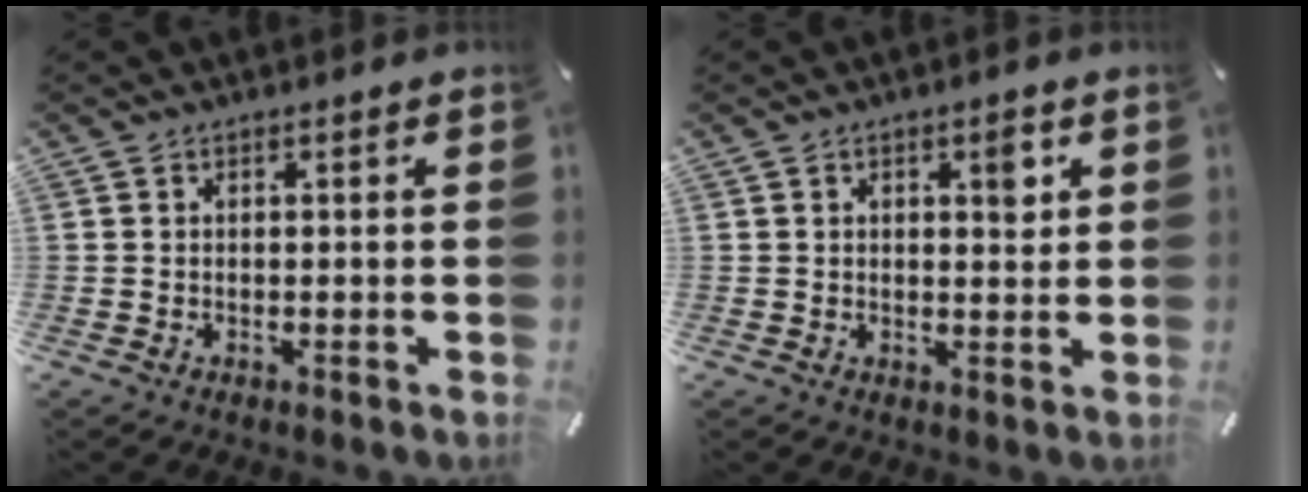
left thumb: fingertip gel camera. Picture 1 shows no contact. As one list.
[{"total": 4.7, "force": [1.6, 2.4, 3.8], "torque": [-0.031, -0.011, 0.015]}]